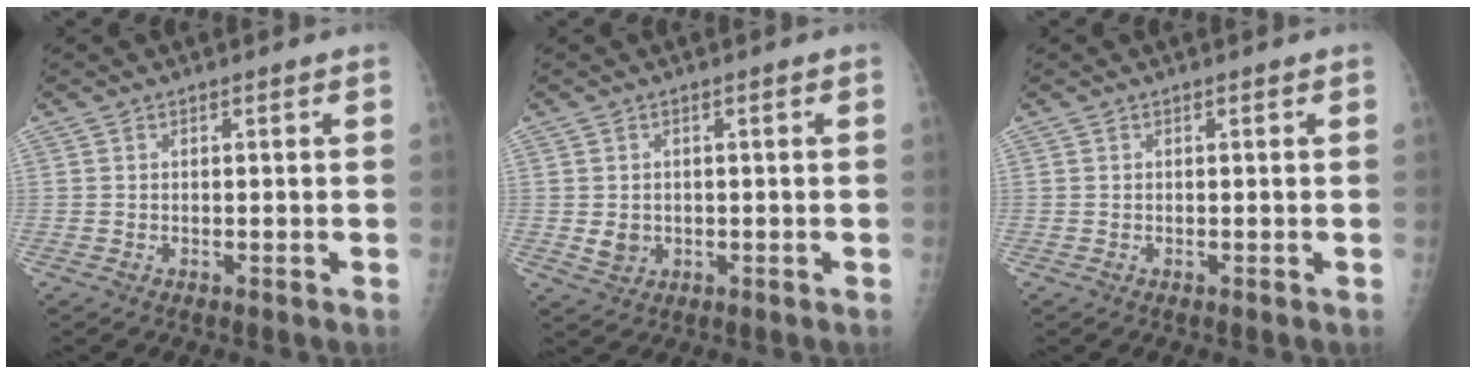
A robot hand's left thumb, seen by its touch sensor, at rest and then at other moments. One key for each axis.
{"total": 2.7, "fx": -0.1, "fy": 2.4, "fz": 1.3, "tx": -0.015, "ty": -0.002, "tz": 0.007}
{"total": 0.0}